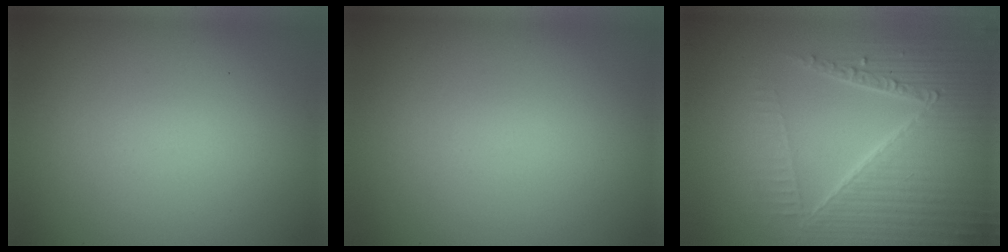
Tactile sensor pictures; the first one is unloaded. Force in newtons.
{"total": 0.0}
{"total": 6.6, "press": 5.2, "slide": 4.1}